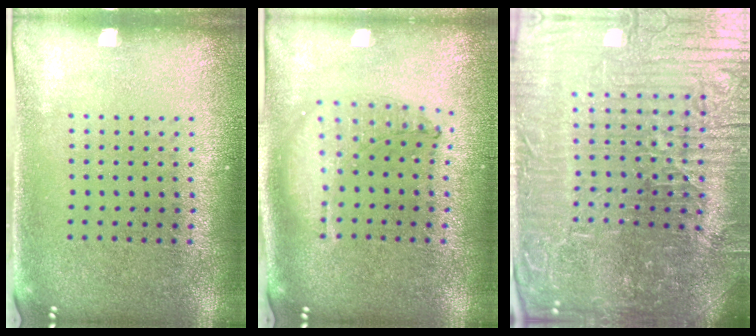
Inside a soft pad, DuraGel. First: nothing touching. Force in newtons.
{"total": 1.1, "press": 1.0, "slide": 0.2}
{"total": 7.3, "press": 6.6, "slide": 3.1}